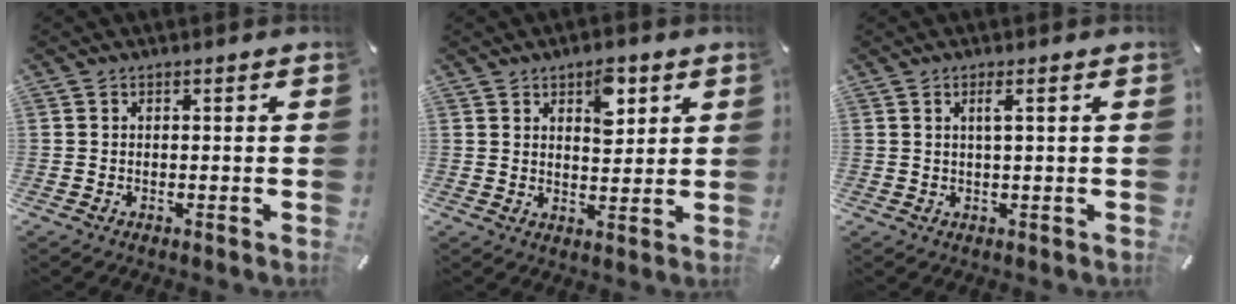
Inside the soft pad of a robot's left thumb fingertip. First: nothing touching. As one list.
[{"total": 7.1, "force": [3.8, 4.2, 4.3], "torque": [-0.040, -0.014, 0.059]}, {"total": 2.5, "force": [0.8, 0.2, 2.3], "torque": [-0.048, 0.001, 0.011]}]